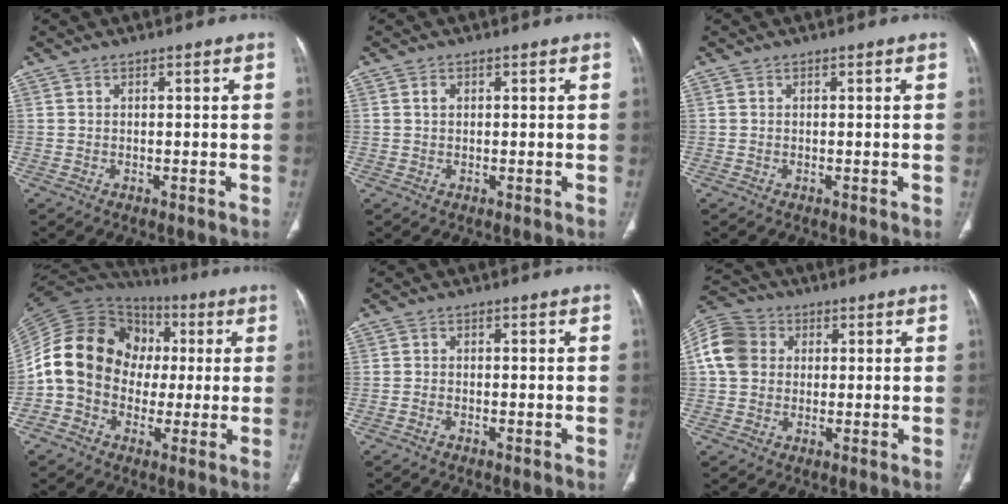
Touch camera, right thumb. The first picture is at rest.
{"total": 1.1, "force": [0.3, 0.7, 0.7], "torque": [-0.011, 0.001, 0.006]}
{"total": 0.0}
{"total": 18.2, "force": [0.1, 15.2, 10.0], "torque": [-0.169, 0.042, -0.001]}
{"total": 0.6, "force": [-0.5, 0.2, 0.2], "torque": [-0.008, 0.002, -0.013]}
{"total": 9.7, "force": [1.8, 8.1, 5.0], "torque": [-0.088, 0.018, 0.022]}